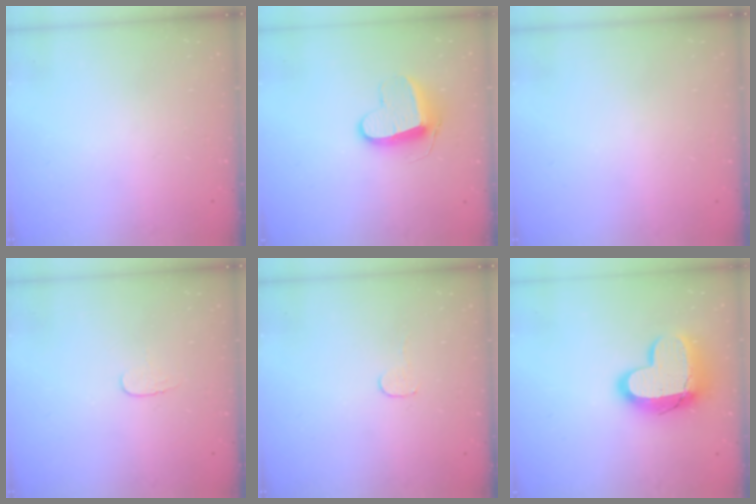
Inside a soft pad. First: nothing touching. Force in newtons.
{"total": 10.6, "press": 10.6, "slide": 0.9}
{"total": 0.6, "press": 0.5, "slide": 0.2}
{"total": 3.9, "press": 3.8, "slide": 0.4}
{"total": 3.2, "press": 3.1, "slide": 0.3}
{"total": 15.8, "press": 15.7, "slide": 1.0}